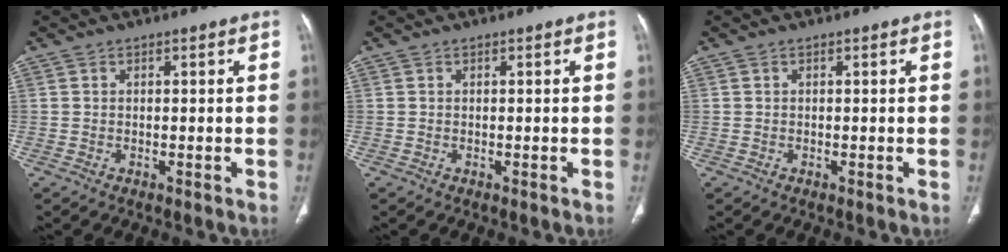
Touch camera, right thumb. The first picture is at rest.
{"total": 0.0}
{"total": 0.0}